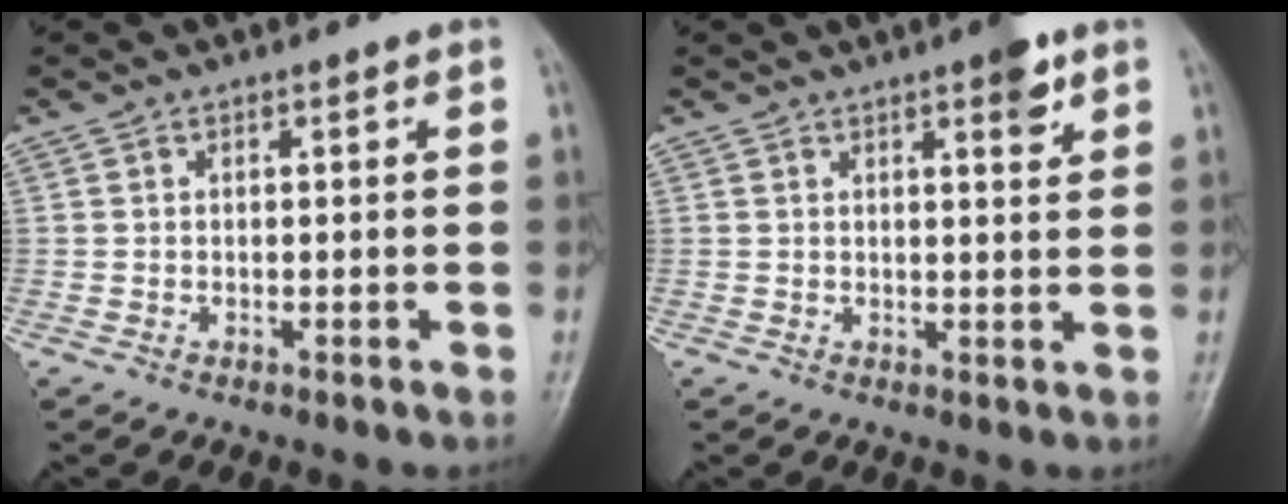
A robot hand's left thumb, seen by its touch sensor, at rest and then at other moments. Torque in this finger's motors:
{"motor_torque": [0.72, 0.54, 0.40, -0.49, 0.02]}